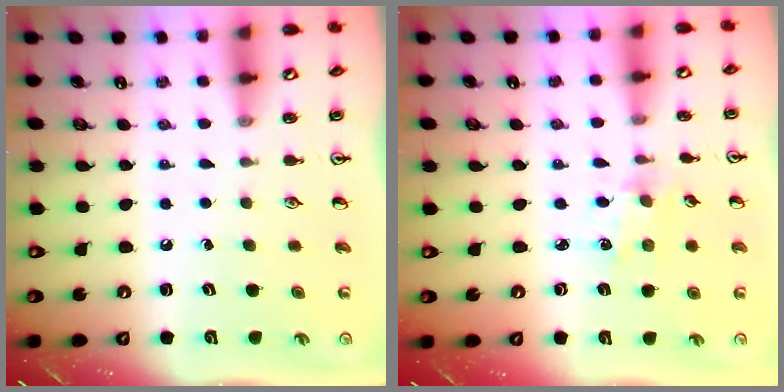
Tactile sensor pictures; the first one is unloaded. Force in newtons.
{"total": 1.6, "press": 1.5, "slide": 0.3}